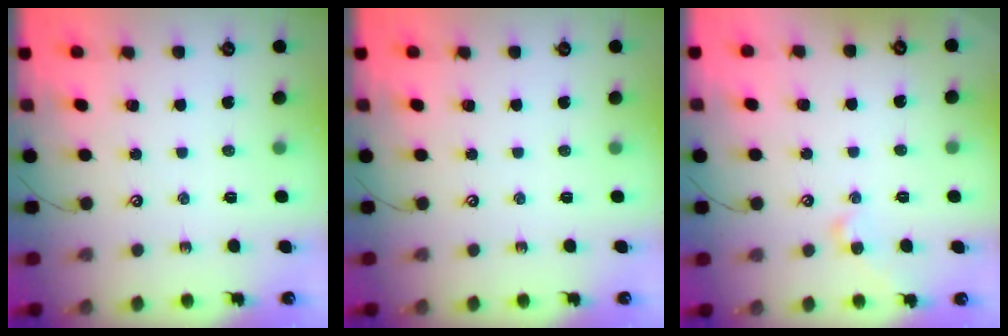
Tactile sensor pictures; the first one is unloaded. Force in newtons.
{"total": 0.0}
{"total": 2.5, "press": 2.5, "slide": 0.4}